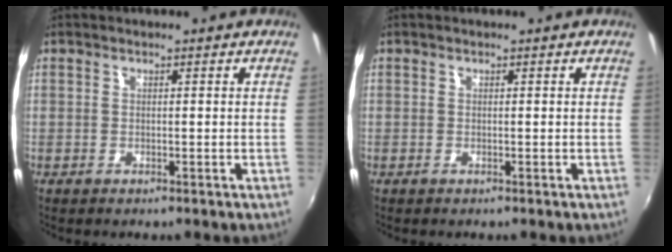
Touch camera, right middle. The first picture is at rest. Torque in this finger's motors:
{"motor_torque": [0.00, 0.00, 0.01, 0.00]}